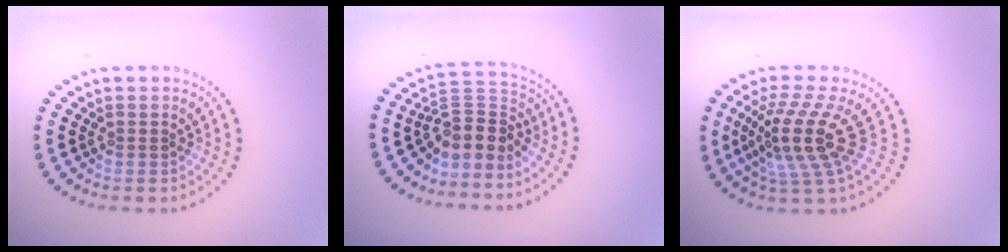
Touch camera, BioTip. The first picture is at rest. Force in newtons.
{"total": 3.7, "press": 2.6, "slide": 2.5}
{"total": 4.9, "press": 3.6, "slide": 3.3}